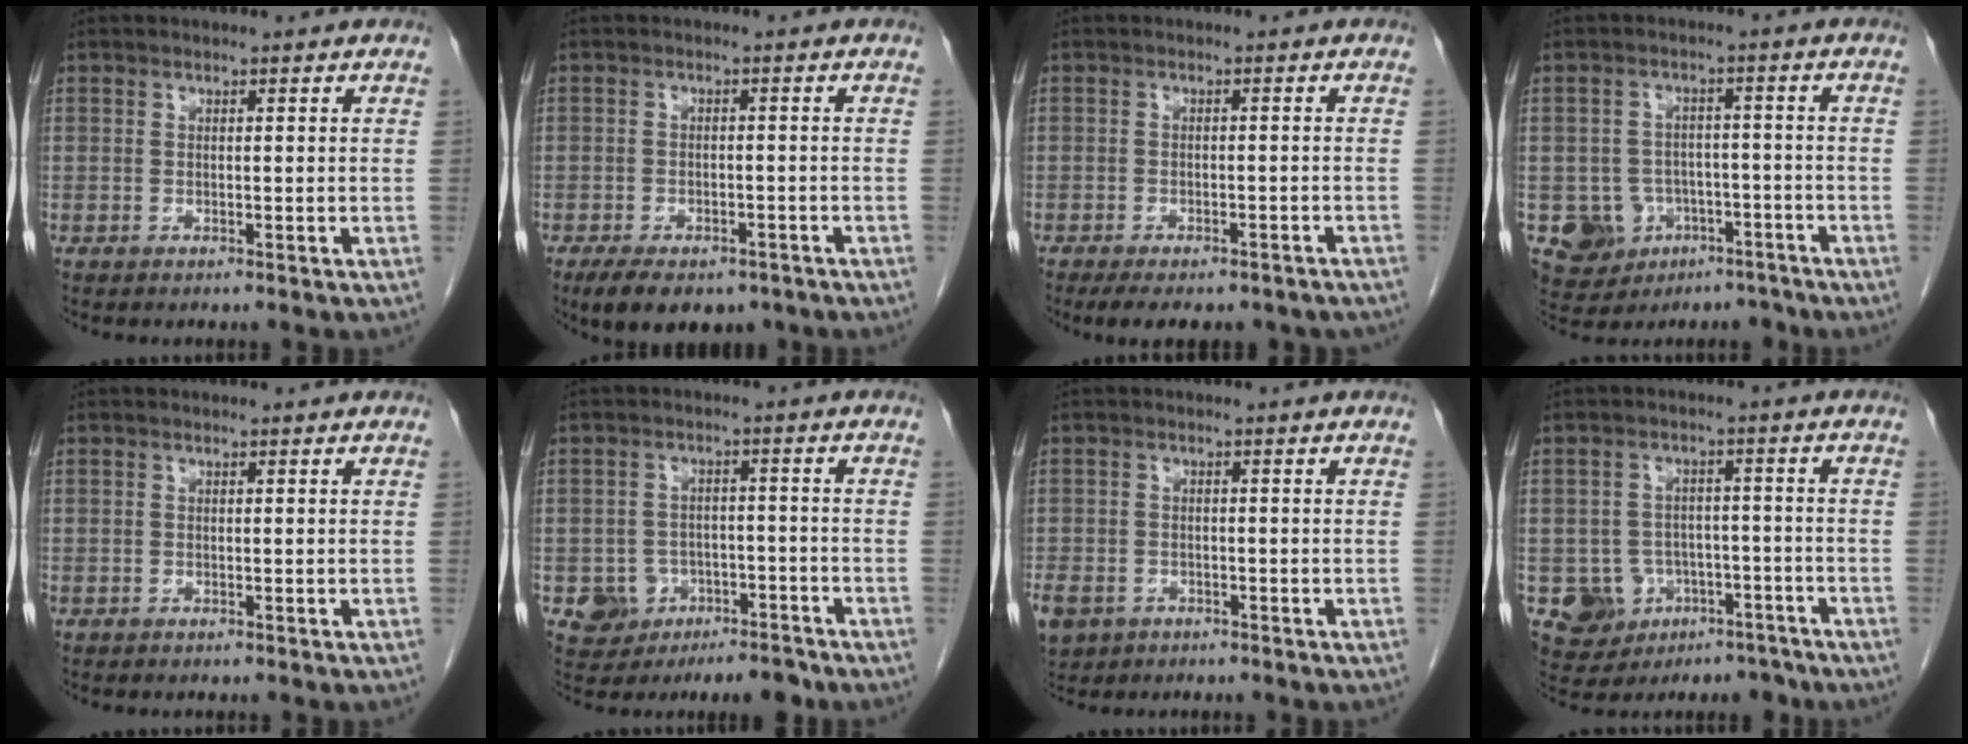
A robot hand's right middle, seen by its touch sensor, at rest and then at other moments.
{"total": 10.2, "force": [-7.3, 5.0, 5.1], "torque": [-0.078, -0.001, -0.105]}
{"total": 11.3, "force": [-9.1, 4.2, 5.2], "torque": [-0.078, 0.001, -0.108]}
{"total": 9.9, "force": [-5.1, 8.2, 1.9], "torque": [-0.046, 0.023, -0.065]}
{"total": 0.0}
{"total": 6.5, "force": [-4.1, 4.7, 1.8], "torque": [-0.018, 0.016, -0.056]}
{"total": 11.1, "force": [-5.7, 8.4, 4.5], "torque": [-0.133, -0.009, -0.082]}
{"total": 10.5, "force": [-5.4, 8.7, 2.2], "torque": [-0.046, 0.029, -0.068]}